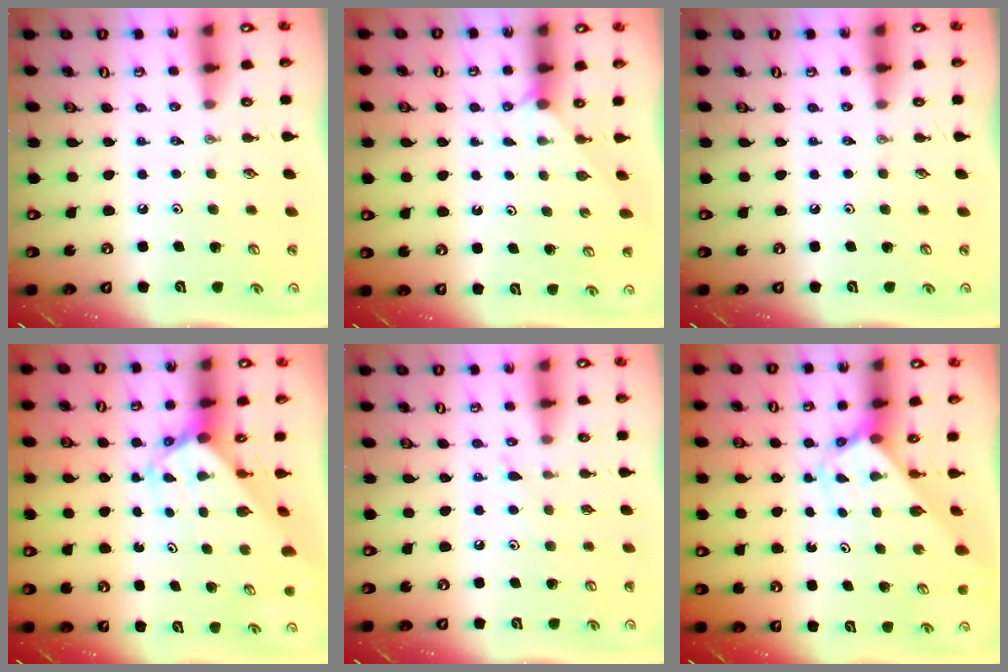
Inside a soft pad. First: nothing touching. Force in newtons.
{"total": 3.0, "press": 2.9, "slide": 0.3}
{"total": 0.0}
{"total": 2.8, "press": 2.8, "slide": 0.3}
{"total": 5.0, "press": 5.0, "slide": 0.4}
{"total": 2.6, "press": 2.6, "slide": 0.2}